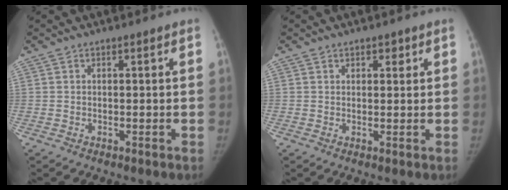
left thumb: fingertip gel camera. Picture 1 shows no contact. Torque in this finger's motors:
{"motor_torque": [-0.50, -0.24, -0.46, 0.30, -0.02]}